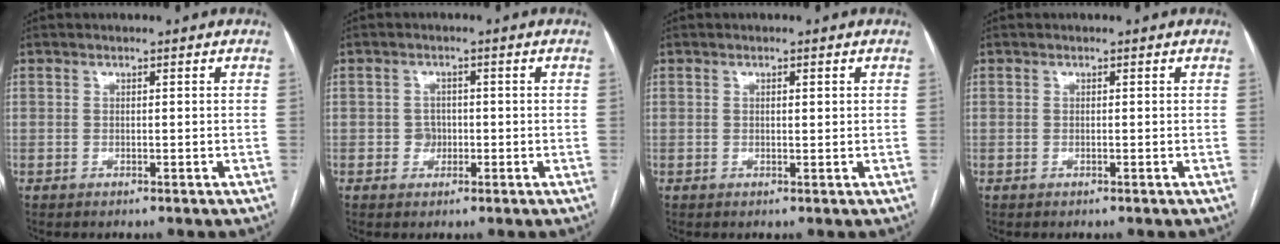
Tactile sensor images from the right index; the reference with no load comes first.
{"total": 2.1, "force": [-0.4, 2.0, 0.8], "torque": [-0.006, 0.007, -0.005]}
{"total": 0.9, "force": [0.3, 0.2, 0.9], "torque": [-0.017, 0.001, 0.005]}
{"total": 0.0}